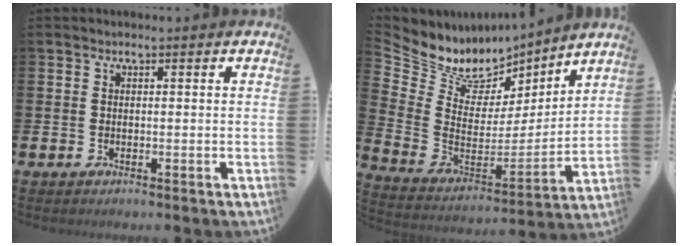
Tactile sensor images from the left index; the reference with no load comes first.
{"total": 8.0, "force": [6.4, 4.6, 1.2], "torque": [-0.072, -0.042, 0.117]}